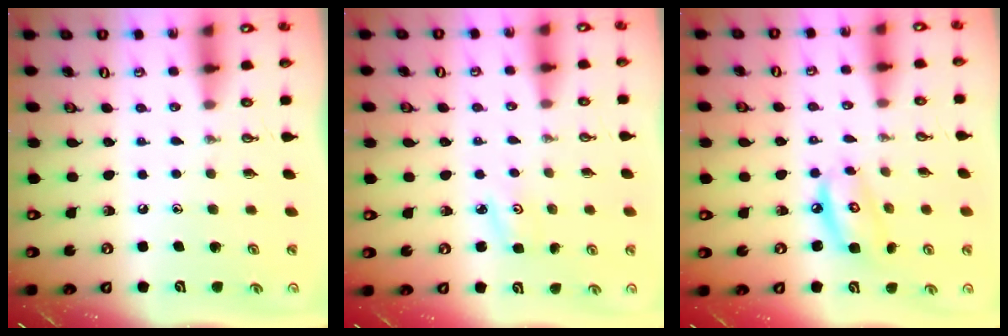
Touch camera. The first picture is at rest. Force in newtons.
{"total": 3.0, "press": 3.0, "slide": 0.4}
{"total": 7.8, "press": 7.7, "slide": 0.7}